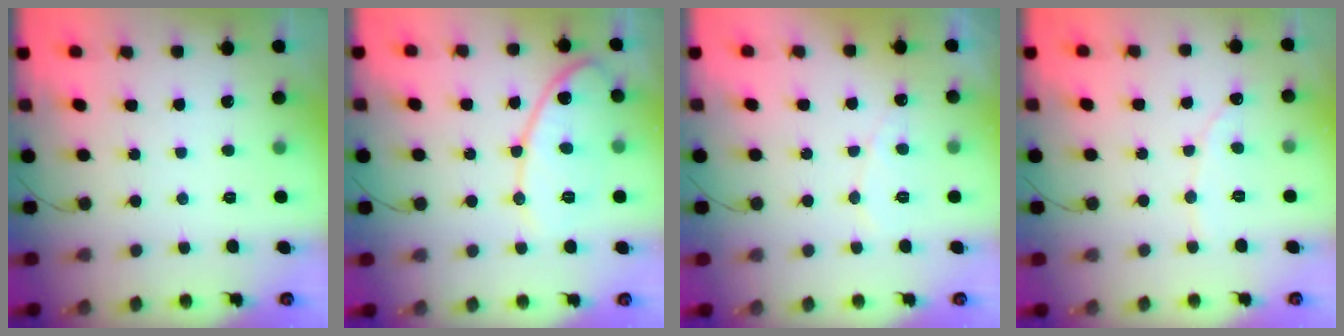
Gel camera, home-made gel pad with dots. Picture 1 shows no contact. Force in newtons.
{"total": 12.8, "press": 12.8, "slide": 0.9}
{"total": 5.3, "press": 5.3, "slide": 0.1}
{"total": 2.5, "press": 2.5, "slide": 0.1}